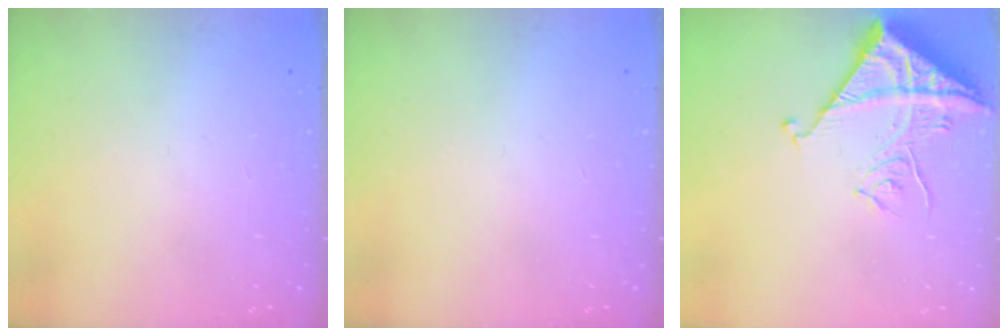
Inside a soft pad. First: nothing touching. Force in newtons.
{"total": 0.0}
{"total": 13.7, "press": 13.6, "slide": 1.1}